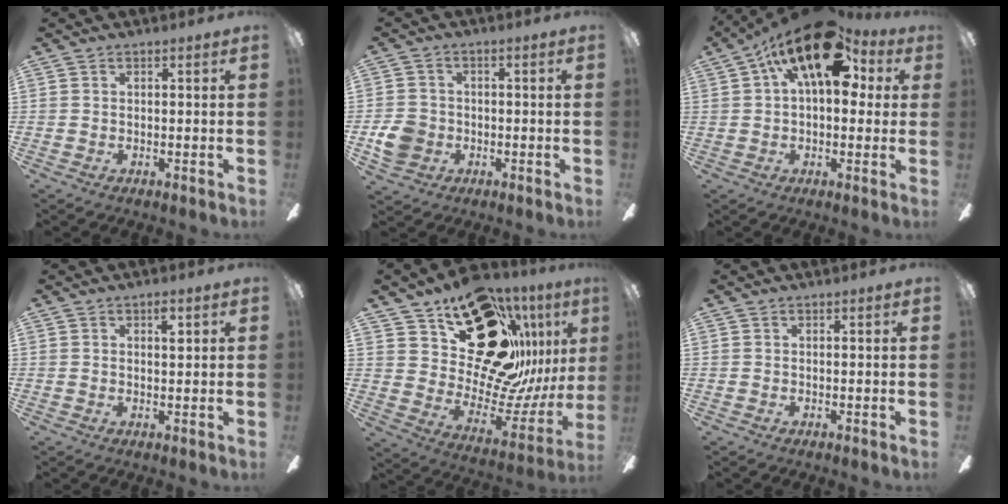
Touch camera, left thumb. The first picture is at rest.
{"total": 6.6, "force": [-1.8, 5.7, 2.8], "torque": [-0.068, 0.012, -0.033]}
{"total": 18.1, "force": [7.6, 9.0, 13.7], "torque": [-0.197, -0.023, 0.127]}
{"total": 3.3, "force": [1.4, 1.6, 2.6], "torque": [-0.031, -0.001, 0.017]}
{"total": 23.9, "force": [14.1, 13.1, 14.1], "torque": [-0.182, -0.094, 0.273]}
{"total": 0.0}